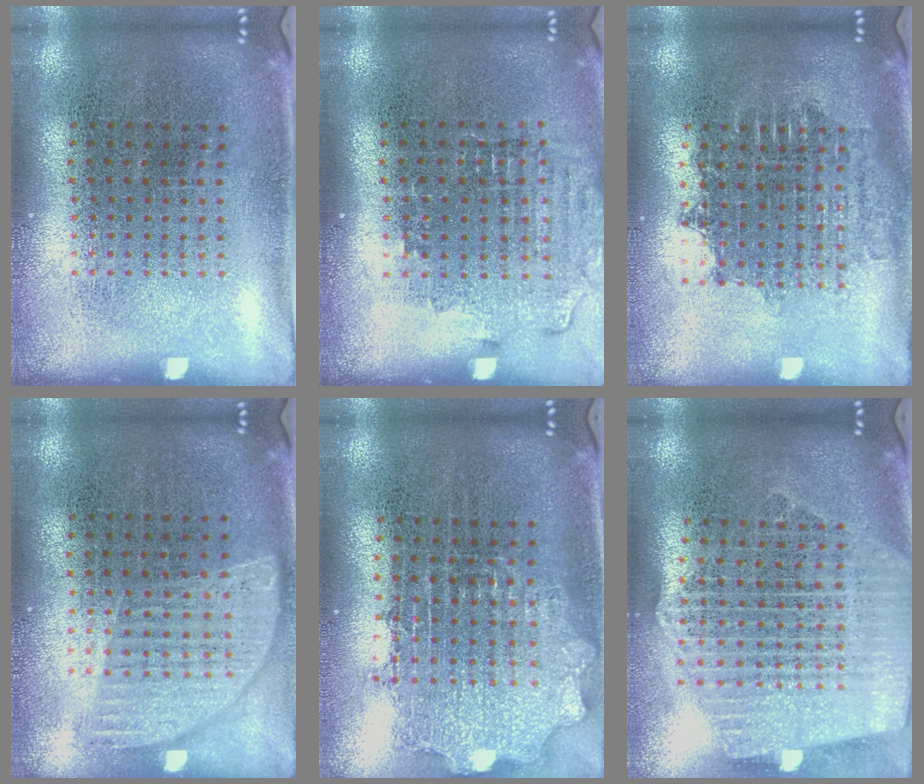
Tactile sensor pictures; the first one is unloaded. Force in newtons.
{"total": 1.5, "press": 1.3, "slide": 0.7}
{"total": 1.8, "press": 1.5, "slide": 1.0}
{"total": 0.9, "press": 0.9, "slide": 0.2}
{"total": 1.9, "press": 1.5, "slide": 1.1}
{"total": 2.6, "press": 2.2, "slide": 1.3}